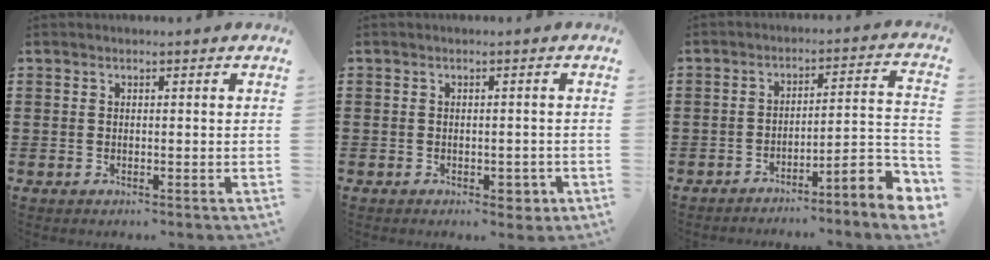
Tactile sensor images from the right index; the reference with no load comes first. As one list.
[{"total": 2.3, "force": [-1.3, 1.4, 1.4], "torque": [-0.024, 0.001, -0.023]}, {"total": 6.1, "force": [-4.7, 0.0, 4.0], "torque": [-0.063, -0.012, -0.092]}]